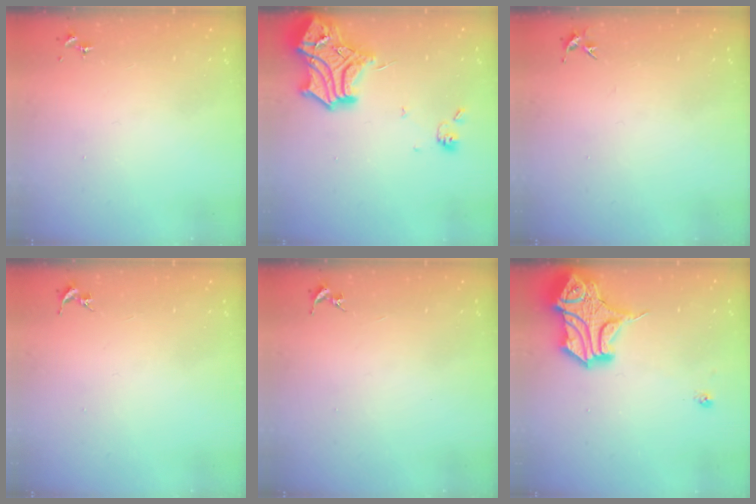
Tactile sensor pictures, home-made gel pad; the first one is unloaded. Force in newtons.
{"total": 19.1, "press": 19.0, "slide": 1.6}
{"total": 3.6, "press": 3.5, "slide": 0.4}
{"total": 0.0}
{"total": 0.0}
{"total": 17.8, "press": 17.7, "slide": 2.0}